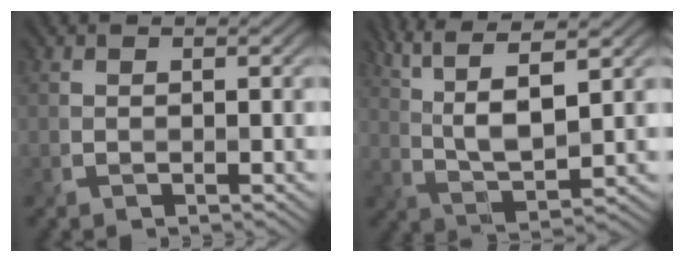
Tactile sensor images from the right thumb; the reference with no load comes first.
{"total": 9.3, "force": [4.6, 2.4, 7.7], "torque": [-0.173, 0.013, 0.088]}